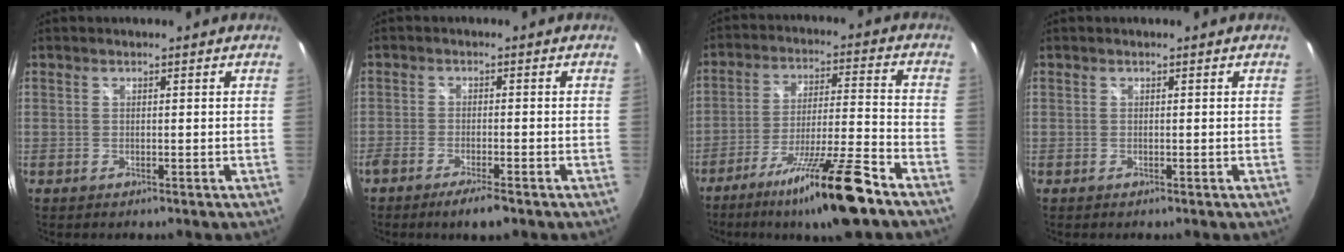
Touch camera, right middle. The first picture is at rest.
{"total": 5.1, "force": [-3.8, 0.6, 3.3], "torque": [-0.078, -0.010, -0.067]}
{"total": 15.6, "force": [-11.2, 0.1, 10.9], "torque": [-0.203, -0.019, -0.185]}
{"total": 0.0}